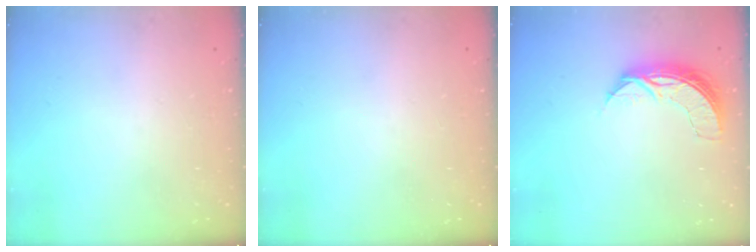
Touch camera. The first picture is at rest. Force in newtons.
{"total": 0.0}
{"total": 7.2, "press": 7.2, "slide": 0.5}